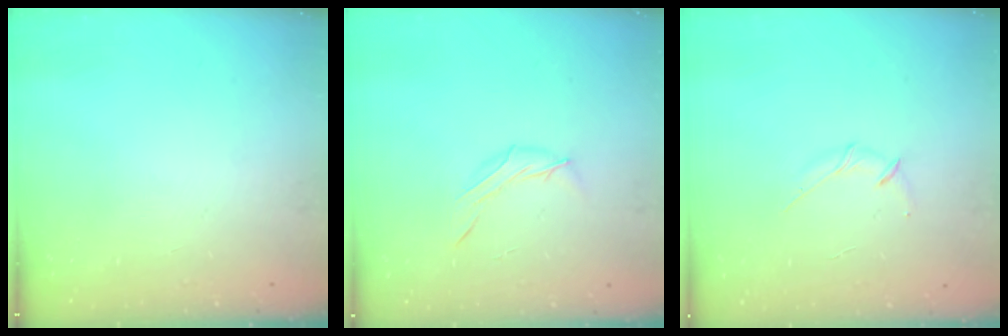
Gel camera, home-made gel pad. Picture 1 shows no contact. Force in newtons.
{"total": 6.3, "press": 6.2, "slide": 1.0}
{"total": 3.0, "press": 2.9, "slide": 0.8}